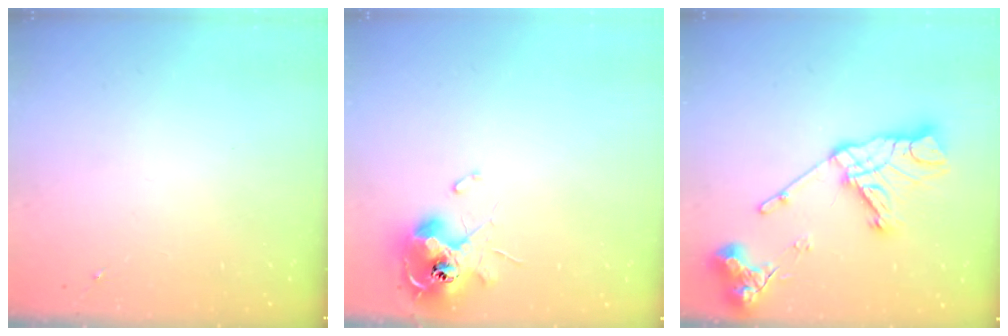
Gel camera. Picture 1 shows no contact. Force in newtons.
{"total": 12.8, "press": 12.8, "slide": 1.5}
{"total": 18.1, "press": 18.0, "slide": 2.1}